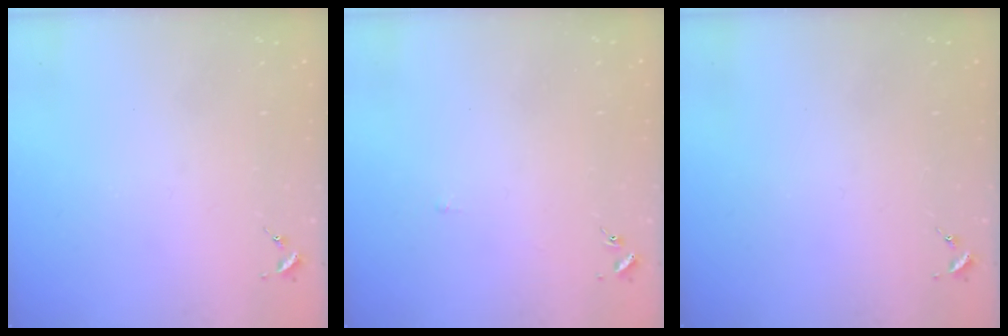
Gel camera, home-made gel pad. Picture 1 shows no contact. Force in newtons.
{"total": 2.4, "press": 2.4, "slide": 0.3}
{"total": 0.0}